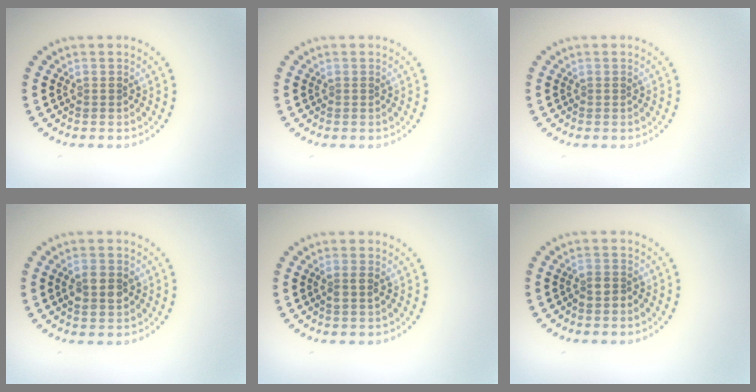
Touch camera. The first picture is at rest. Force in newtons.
{"total": 0.0}
{"total": 0.0}
{"total": 2.9, "press": 2.9, "slide": 0.2}
{"total": 1.2, "press": 1.0, "slide": 0.5}
{"total": 1.5, "press": 1.3, "slide": 0.7}